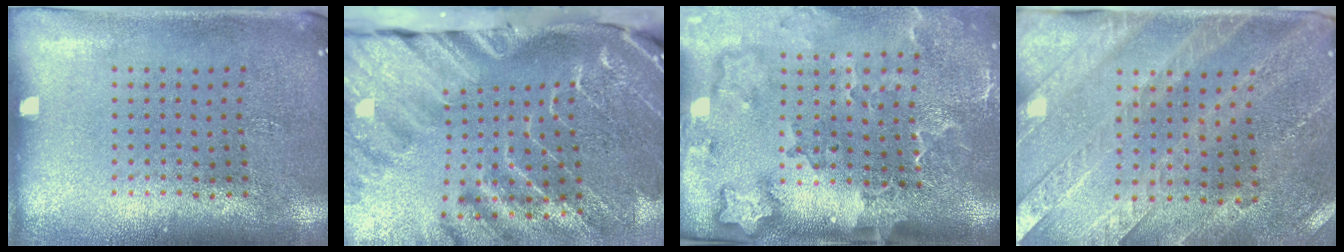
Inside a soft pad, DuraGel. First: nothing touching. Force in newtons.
{"total": 4.6, "press": 3.4, "slide": 3.1}
{"total": 3.4, "press": 2.5, "slide": 2.2}
{"total": 2.8, "press": 2.6, "slide": 1.0}